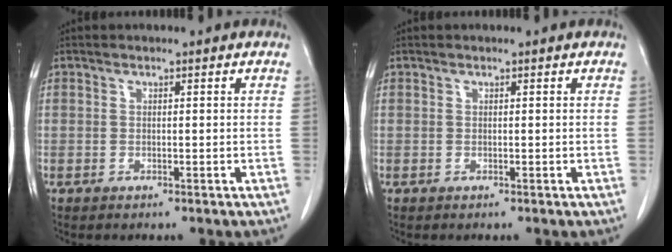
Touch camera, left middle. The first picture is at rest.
{"total": 0.0}